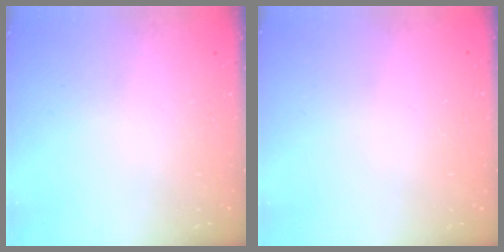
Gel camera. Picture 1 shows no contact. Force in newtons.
{"total": 0.0}